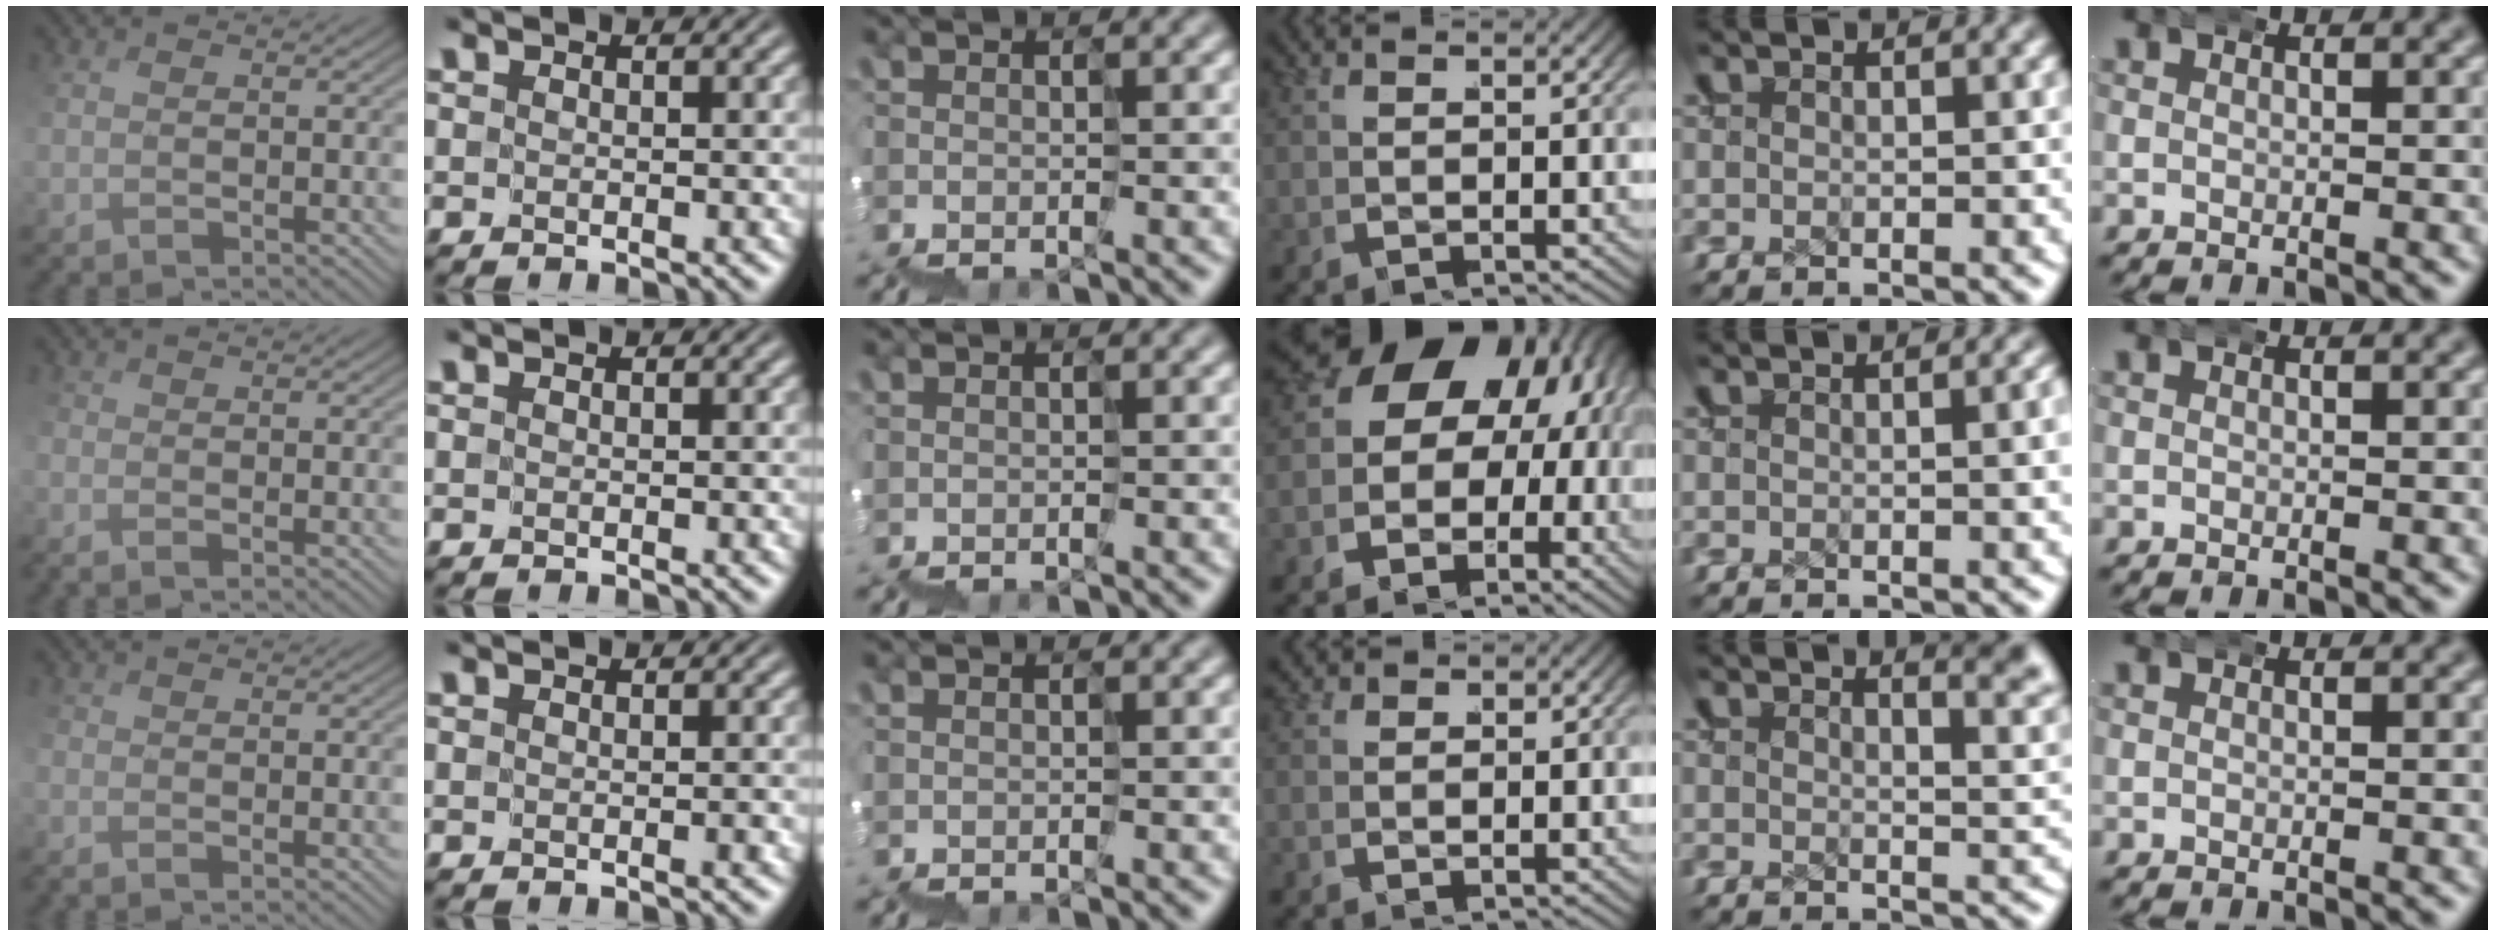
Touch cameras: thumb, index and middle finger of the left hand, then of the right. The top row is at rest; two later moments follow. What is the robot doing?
{"motion": "wrap", "object": "ethernet cable"}